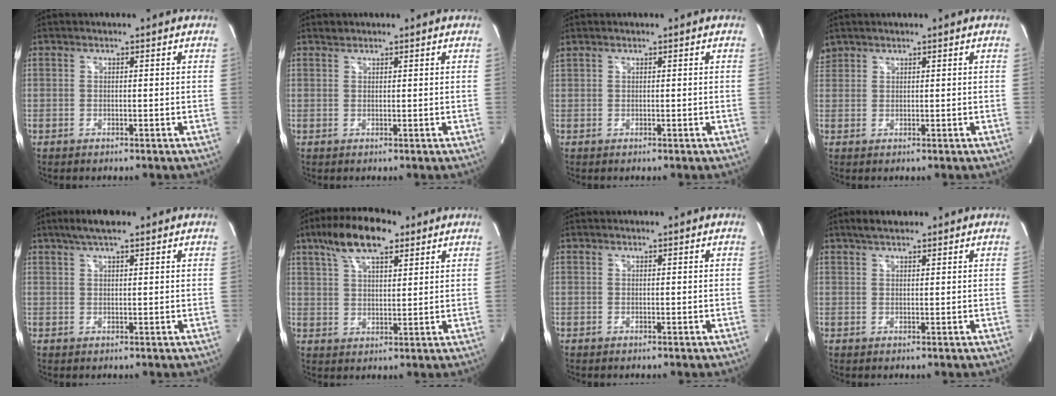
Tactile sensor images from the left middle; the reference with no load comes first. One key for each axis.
{"total": 0.8, "fx": 0.8, "fy": 0.3, "fz": 0.0, "tx": -0.003, "ty": 0.003, "tz": 0.014}
{"total": 0.7, "fx": 0.6, "fy": -0.1, "fz": 0.4, "tx": -0.028, "ty": 0.023, "tz": 0.020}
{"total": 1.7, "fx": 1.6, "fy": 0.7, "fz": 0.0, "tx": -0.003, "ty": 0.015, "tz": 0.033}
{"total": 4.4, "fx": 3.1, "fy": 0.8, "fz": 3.0, "tx": -0.062, "ty": 0.017, "tz": 0.054}
{"total": 10.6, "fx": 6.6, "fy": 3.8, "fz": 7.3, "tx": -0.135, "ty": 0.021, "tz": 0.117}
{"total": 0.0}
{"total": 2.9, "fx": 2.2, "fy": 1.0, "fz": 1.6, "tx": -0.033, "ty": 0.014, "tz": 0.038}